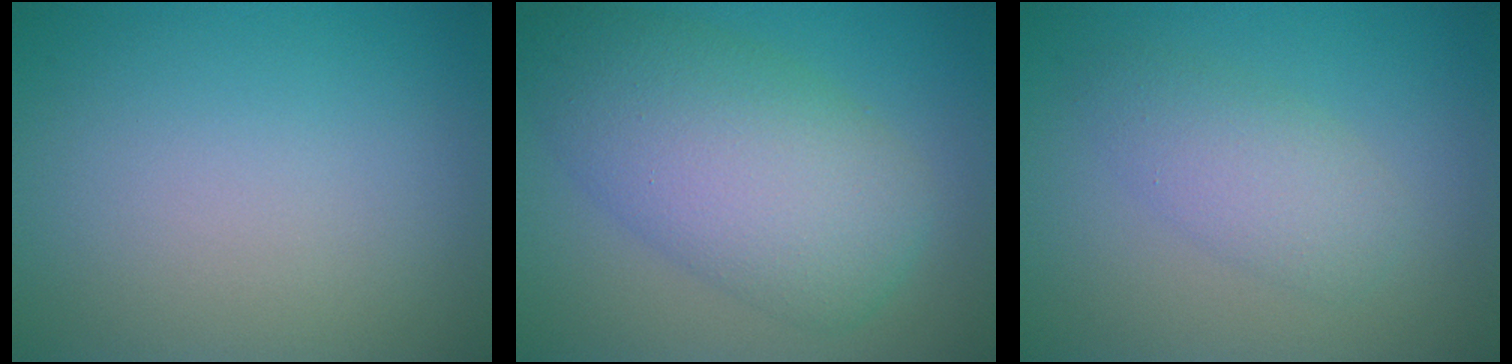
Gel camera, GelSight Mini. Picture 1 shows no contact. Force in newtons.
{"total": 8.5, "press": 8.5, "slide": 0.4}
{"total": 3.0, "press": 3.0, "slide": 0.1}